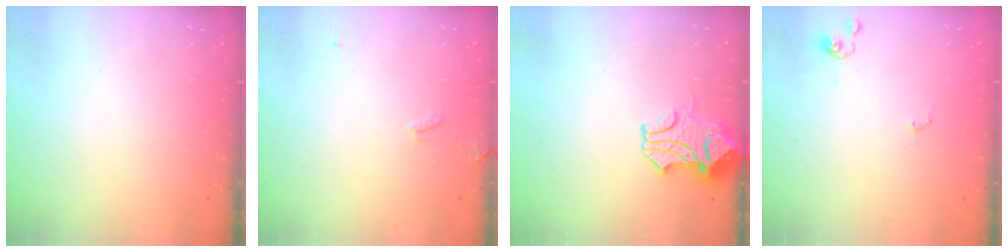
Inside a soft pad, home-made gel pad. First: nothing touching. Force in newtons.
{"total": 0.5, "press": 0.1, "slide": 0.5}
{"total": 1.5, "press": 0.8, "slide": 1.3}
{"total": 1.1, "press": 1.1, "slide": 0.2}